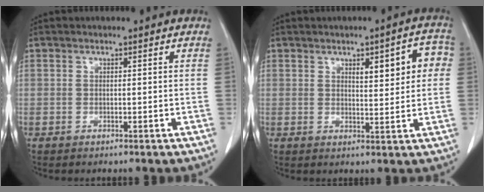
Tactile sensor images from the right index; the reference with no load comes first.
{"total": 7.1, "force": [2.0, 2.0, 6.5], "torque": [-0.080, 0.018, 0.026]}